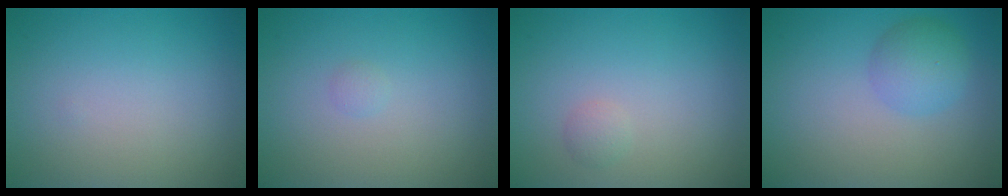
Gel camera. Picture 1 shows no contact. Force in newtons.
{"total": 0.5, "press": 0.5, "slide": 0.0}
{"total": 0.8, "press": 0.8, "slide": 0.1}
{"total": 3.0, "press": 2.9, "slide": 0.2}